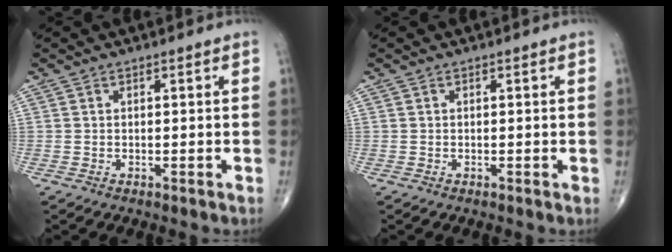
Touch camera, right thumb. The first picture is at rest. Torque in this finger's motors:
{"motor_torque": [0.35, 0.20, -0.25, -0.35, 0.01]}